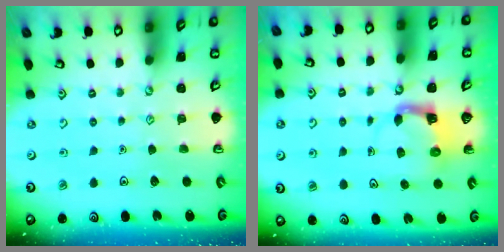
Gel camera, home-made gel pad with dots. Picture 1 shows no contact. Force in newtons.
{"total": 3.9, "press": 3.9, "slide": 0.6}